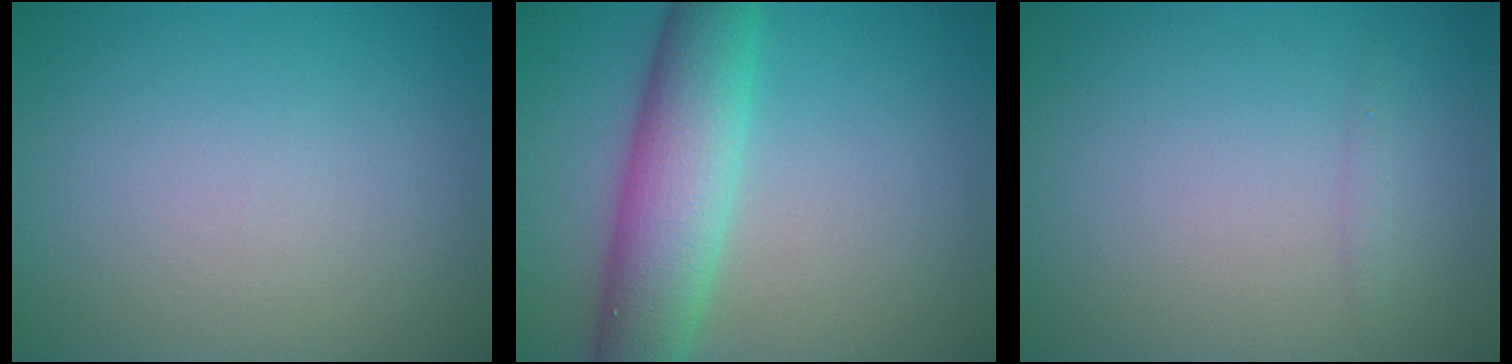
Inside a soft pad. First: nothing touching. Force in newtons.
{"total": 7.0, "press": 7.0, "slide": 0.2}
{"total": 0.5, "press": 0.5, "slide": 0.0}